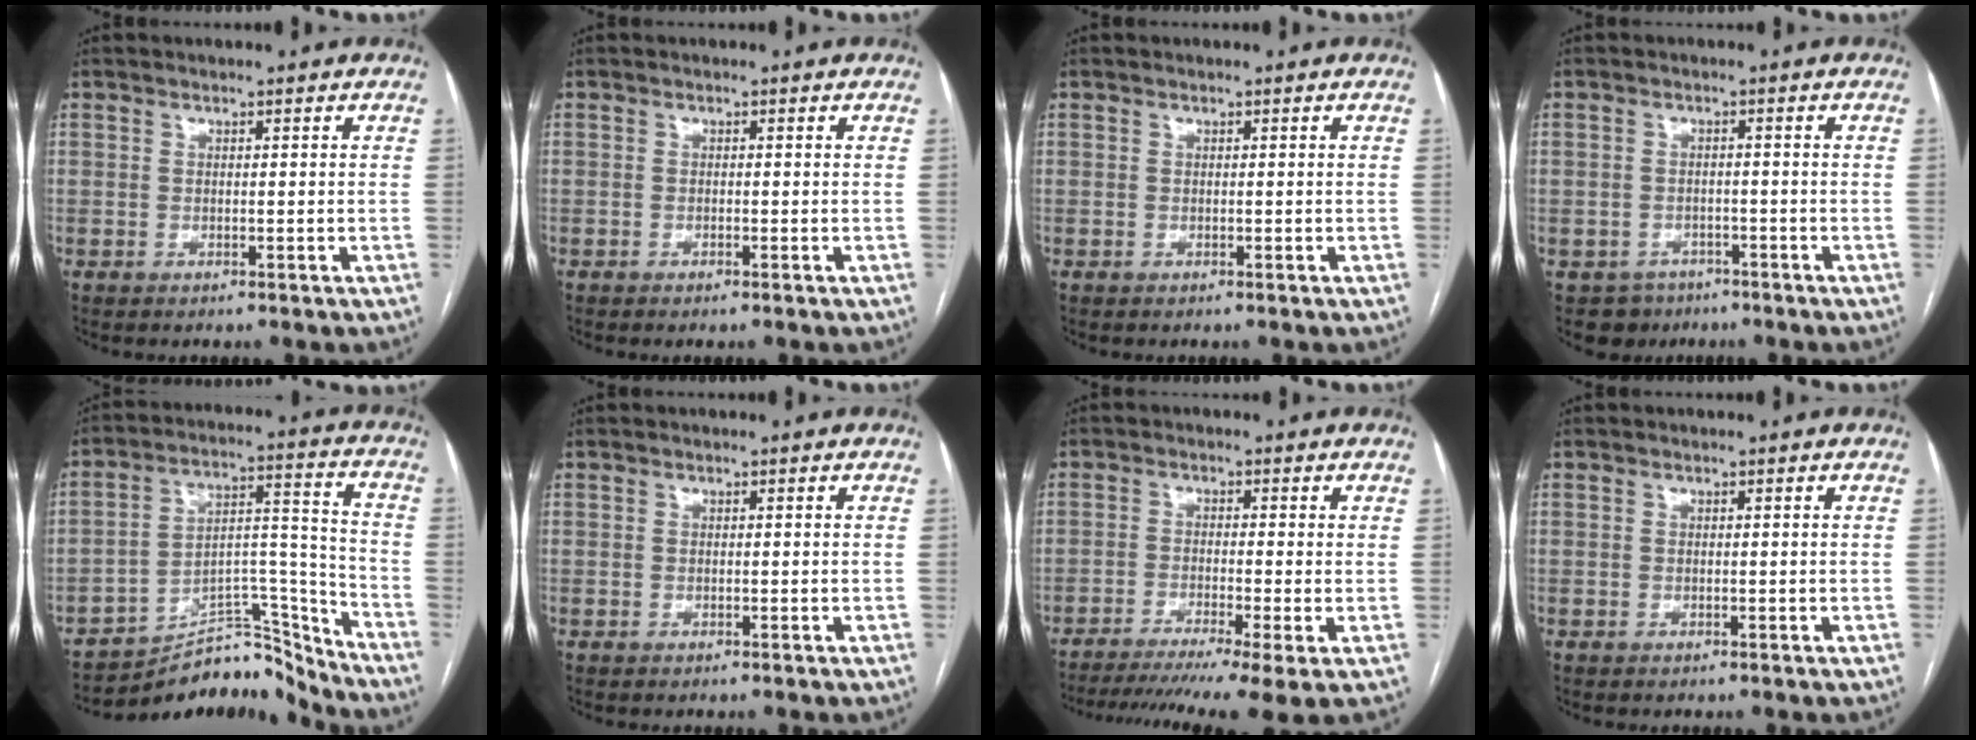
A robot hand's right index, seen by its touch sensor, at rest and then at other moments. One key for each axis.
{"total": 0.6, "fx": -0.4, "fy": -0.1, "fz": 0.4, "tx": -0.008, "ty": 0.000, "tz": -0.007}
{"total": 0.0}
{"total": 3.9, "fx": -2.4, "fy": 3.1, "fz": -0.3, "tx": 0.010, "ty": 0.009, "tz": -0.035}
{"total": 13.0, "fx": -12.6, "fy": 3.0, "fz": 1.1, "tx": 0.001, "ty": 0.069, "tz": -0.205}
{"total": 0.0}
{"total": 12.1, "fx": -8.7, "fy": -0.4, "fz": 8.4, "tx": -0.127, "ty": -0.019, "tz": -0.137}
{"total": 0.0}